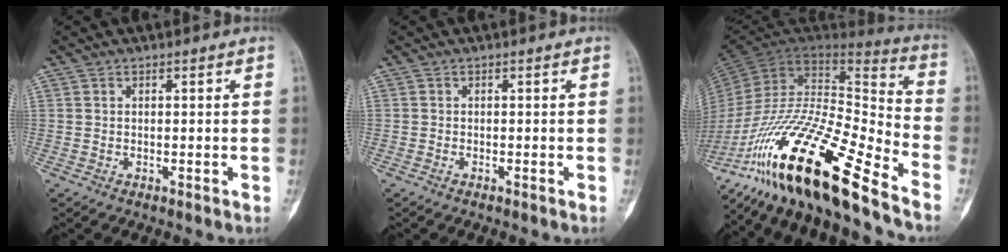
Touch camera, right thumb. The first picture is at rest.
{"total": 0.0}
{"total": 27.8, "force": [-19.6, 4.7, 19.1], "torque": [-0.374, 0.045, -0.353]}